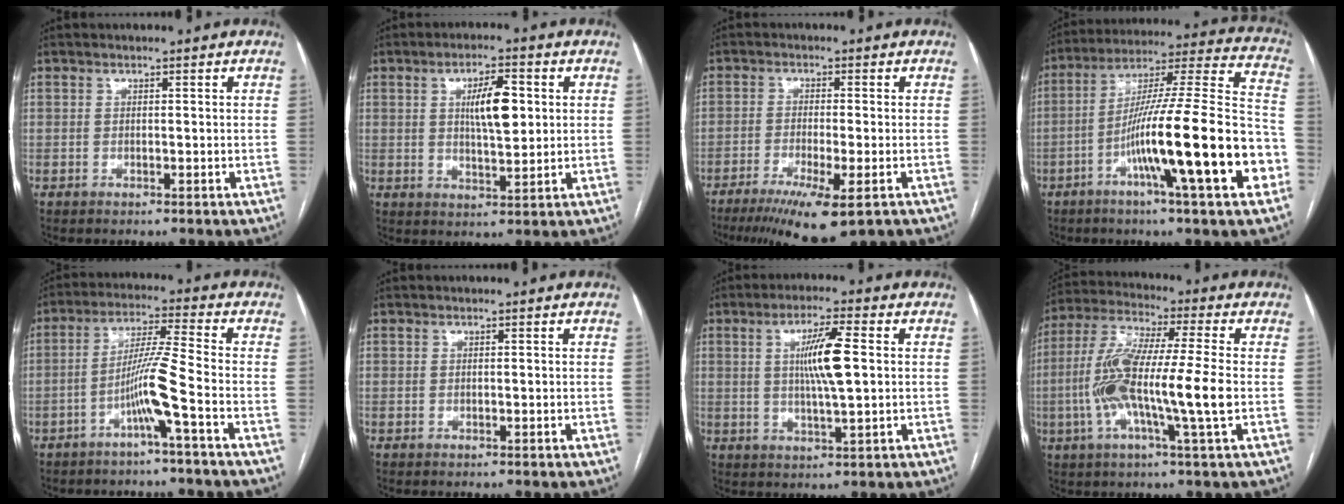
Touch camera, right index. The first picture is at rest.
{"total": 7.2, "force": [1.5, 2.0, 6.8], "torque": [-0.116, 0.006, 0.029]}
{"total": 10.9, "force": [-6.9, 1.4, 8.3], "torque": [-0.131, -0.028, -0.105]}
{"total": 22.8, "force": [-7.9, 0.6, 21.4], "torque": [-0.310, -0.004, -0.130]}
{"total": 7.1, "force": [-3.1, -1.6, 6.2], "torque": [-0.122, 0.010, -0.061]}
{"total": 0.0}
{"total": 7.9, "force": [1.1, 0.5, 7.8], "torque": [-0.144, 0.000, 0.019]}
{"total": 14.5, "force": [-2.1, 0.4, 14.4], "torque": [-0.284, 0.004, -0.047]}